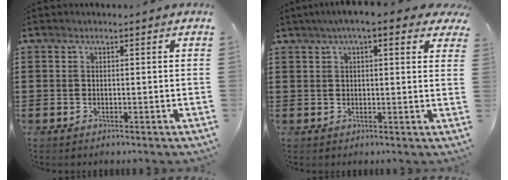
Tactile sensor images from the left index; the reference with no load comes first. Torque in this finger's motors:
{"motor_torque": [2.14, 0.00, 1.05, 0.10]}